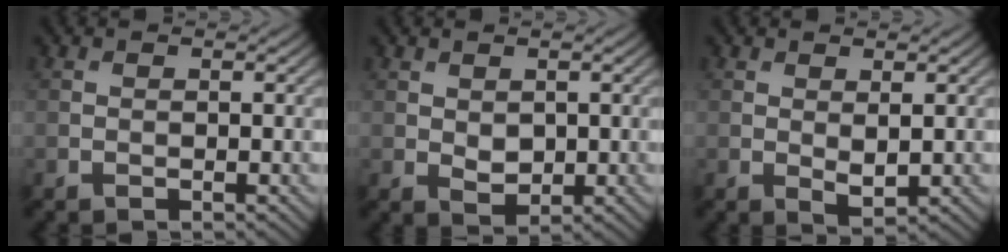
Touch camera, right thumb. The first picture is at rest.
{"total": 2.1, "force": [0.5, 1.5, 1.3], "torque": [-0.029, -0.005, 0.016]}
{"total": 1.6, "force": [0.6, 0.6, 1.4], "torque": [-0.029, -0.008, 0.014]}